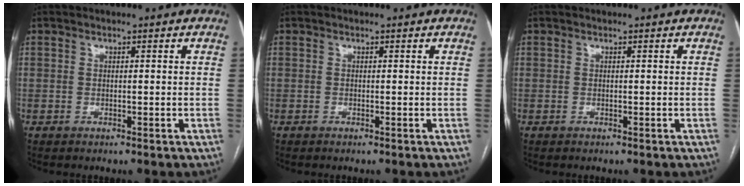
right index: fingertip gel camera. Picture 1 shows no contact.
{"total": 0.0}
{"total": 0.0}